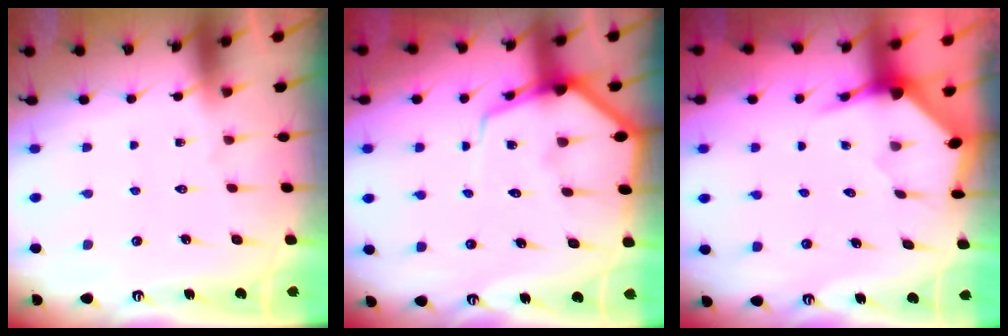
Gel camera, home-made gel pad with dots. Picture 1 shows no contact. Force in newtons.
{"total": 7.9, "press": 7.8, "slide": 0.5}
{"total": 3.5, "press": 3.5, "slide": 0.4}